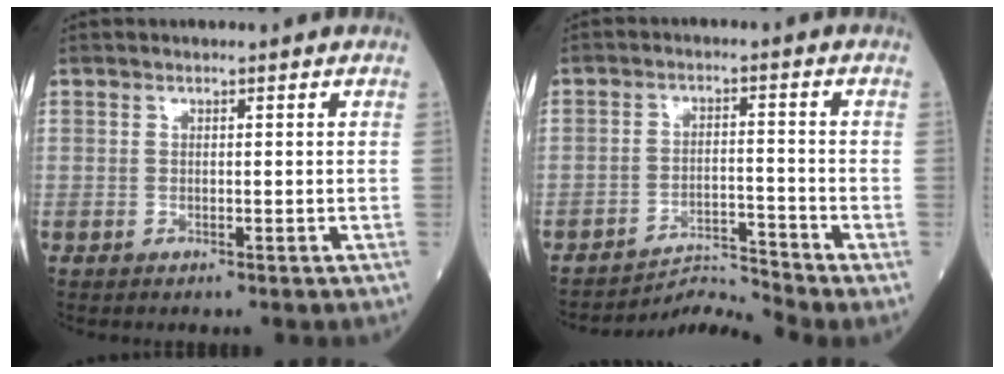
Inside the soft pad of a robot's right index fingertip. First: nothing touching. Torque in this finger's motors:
{"motor_torque": [-0.10, -0.23, 0.13, 0.00]}